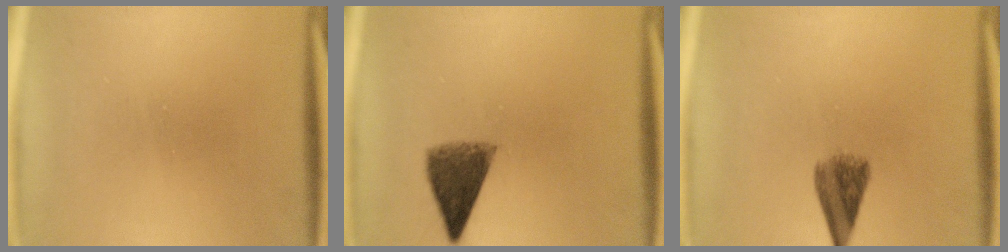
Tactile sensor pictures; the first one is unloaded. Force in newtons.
{"total": 6.7}
{"total": 4.4}